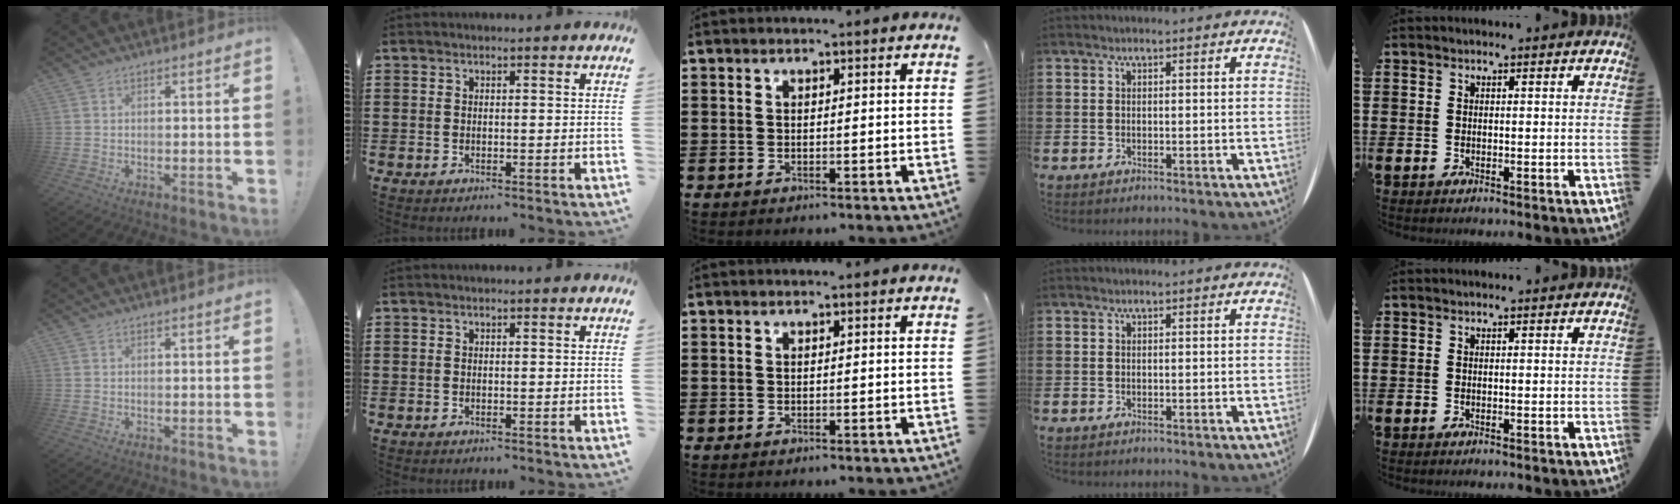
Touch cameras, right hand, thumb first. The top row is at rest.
{}